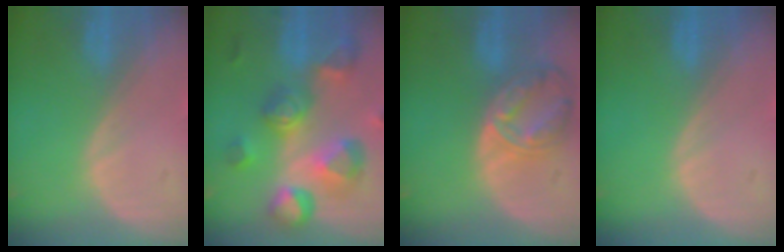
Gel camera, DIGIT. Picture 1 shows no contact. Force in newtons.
{"total": 11.2, "press": 10.0, "slide": 5.0}
{"total": 8.2, "press": 7.0, "slide": 4.2}
{"total": 0.0}